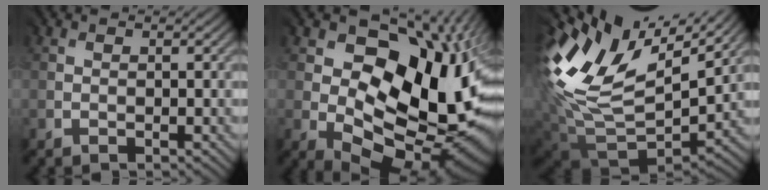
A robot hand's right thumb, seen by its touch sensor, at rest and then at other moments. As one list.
[{"total": 18.0, "force": [1.3, 11.3, 14.0], "torque": [-0.194, -0.020, 0.048]}, {"total": 15.7, "force": [6.1, 9.6, 10.9], "torque": [-0.272, -0.002, 0.119]}]